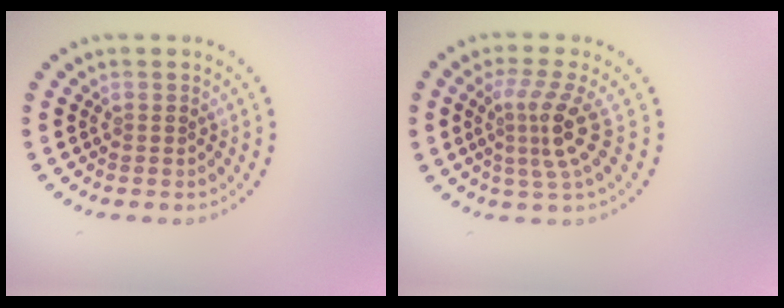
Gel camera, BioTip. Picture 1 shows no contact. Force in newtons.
{"total": 3.7, "press": 2.6, "slide": 2.6}